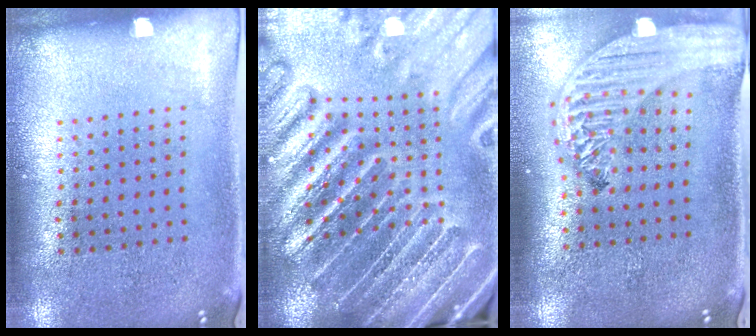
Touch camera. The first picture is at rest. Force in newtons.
{"total": 4.7, "press": 4.3, "slide": 1.8}
{"total": 3.2, "press": 2.4, "slide": 2.1}